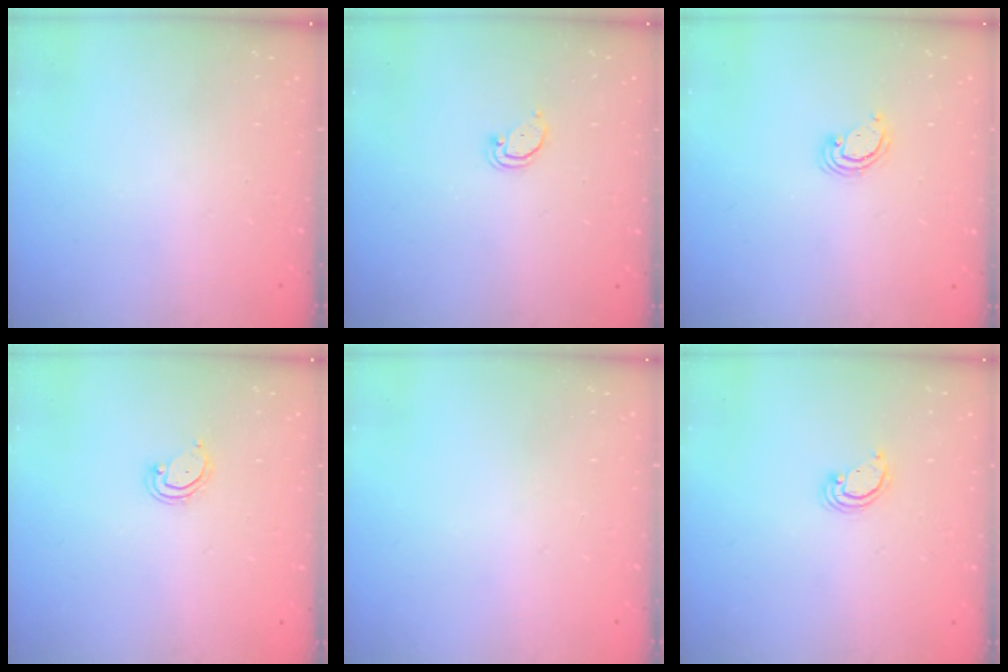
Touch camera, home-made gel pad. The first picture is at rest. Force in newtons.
{"total": 2.1, "press": 2.1, "slide": 0.2}
{"total": 2.5, "press": 2.5, "slide": 0.3}
{"total": 3.8, "press": 3.8, "slide": 0.4}
{"total": 0.0}
{"total": 2.1, "press": 2.1, "slide": 0.1}